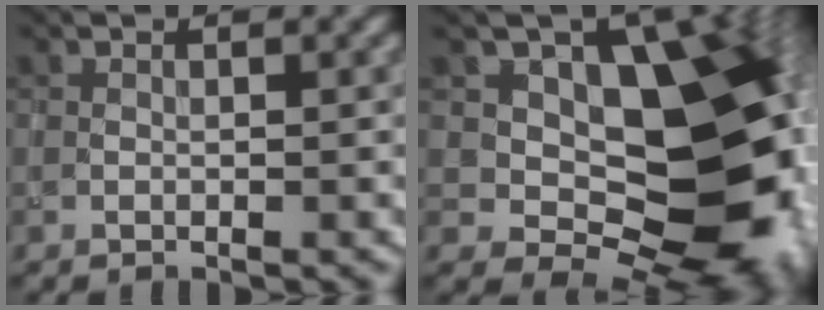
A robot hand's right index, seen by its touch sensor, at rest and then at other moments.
{"total": 16.2, "force": [1.4, 10.9, 12.0], "torque": [-0.098, 0.015, 0.031]}